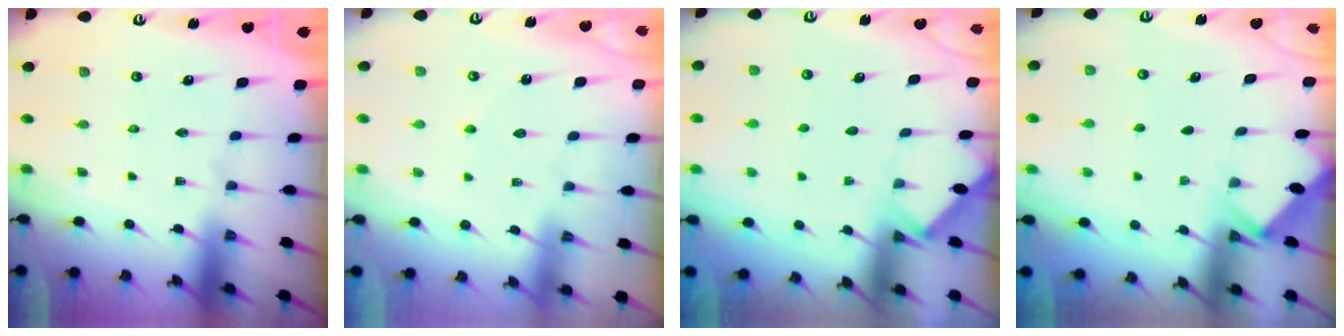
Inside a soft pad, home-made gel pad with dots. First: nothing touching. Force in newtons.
{"total": 1.8, "press": 1.8, "slide": 0.2}
{"total": 3.2, "press": 3.1, "slide": 0.4}
{"total": 2.5, "press": 2.4, "slide": 0.4}